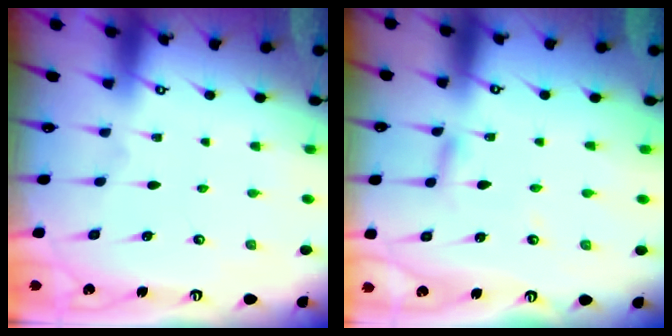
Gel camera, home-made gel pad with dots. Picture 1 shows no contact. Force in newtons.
{"total": 3.4, "press": 3.3, "slide": 0.3}